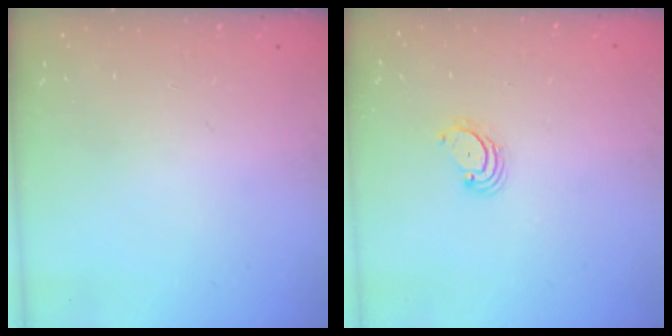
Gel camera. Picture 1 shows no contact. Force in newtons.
{"total": 2.7, "press": 2.7, "slide": 0.3}